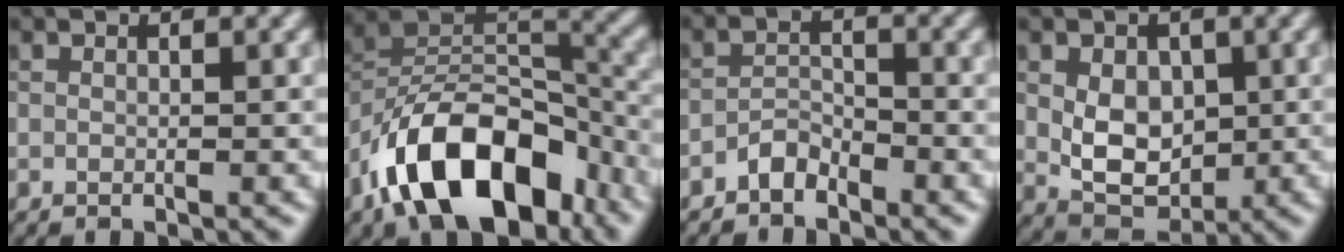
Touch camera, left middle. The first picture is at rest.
{"total": 12.8, "force": [-7.5, 6.7, 8.0], "torque": [-0.130, 0.002, -0.144]}
{"total": 1.9, "force": [-1.6, 0.8, 0.6], "torque": [-0.008, 0.010, -0.033]}
{"total": 5.1, "force": [0.2, 3.7, 3.5], "torque": [-0.062, -0.008, 0.009]}